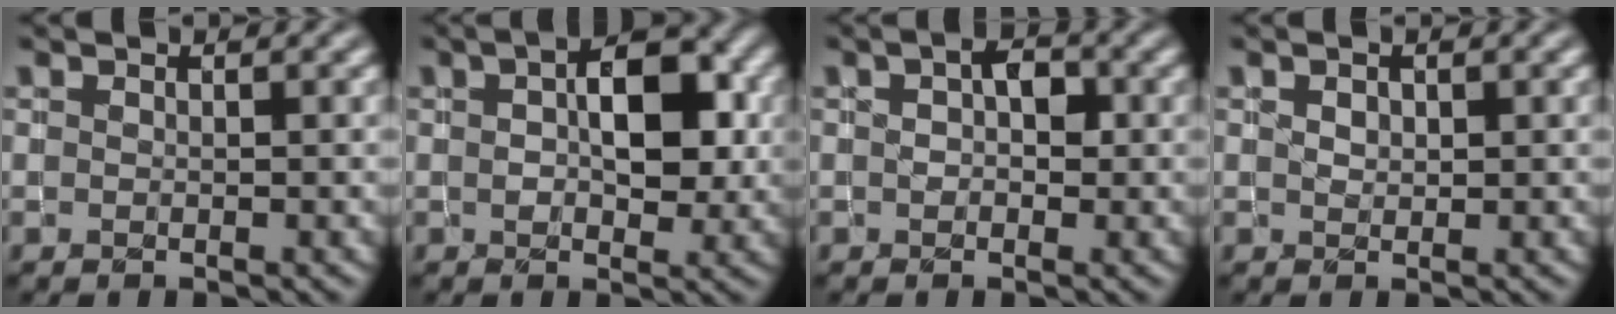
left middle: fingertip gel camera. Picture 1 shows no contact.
{"total": 6.5, "force": [1.1, 3.6, 5.2], "torque": [-0.077, 0.004, 0.014]}
{"total": 2.4, "force": [0.1, 1.6, 1.7], "torque": [-0.026, 0.003, 0.002]}
{"total": 0.9, "force": [0.3, 0.6, 0.6], "torque": [-0.009, 0.001, 0.008]}